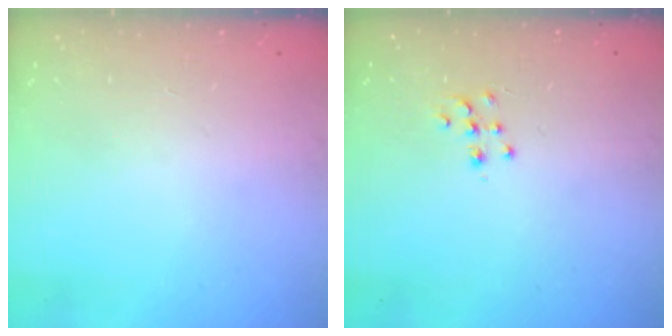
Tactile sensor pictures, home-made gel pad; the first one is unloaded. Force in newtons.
{"total": 7.2, "press": 7.2, "slide": 0.5}